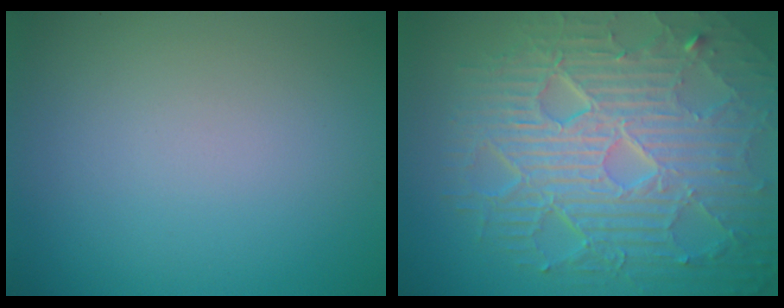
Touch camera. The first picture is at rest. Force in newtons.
{"total": 10.8, "press": 6.8, "slide": 8.4}